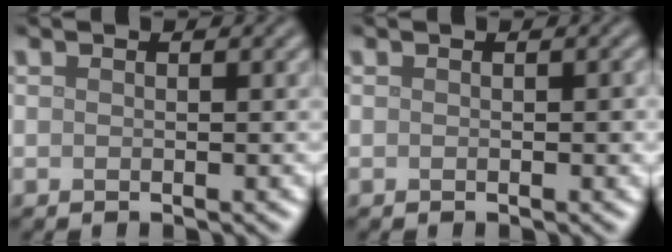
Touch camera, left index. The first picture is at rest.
{"total": 0.6, "force": [0.0, 0.3, 0.5], "torque": [-0.007, -0.001, 0.000]}